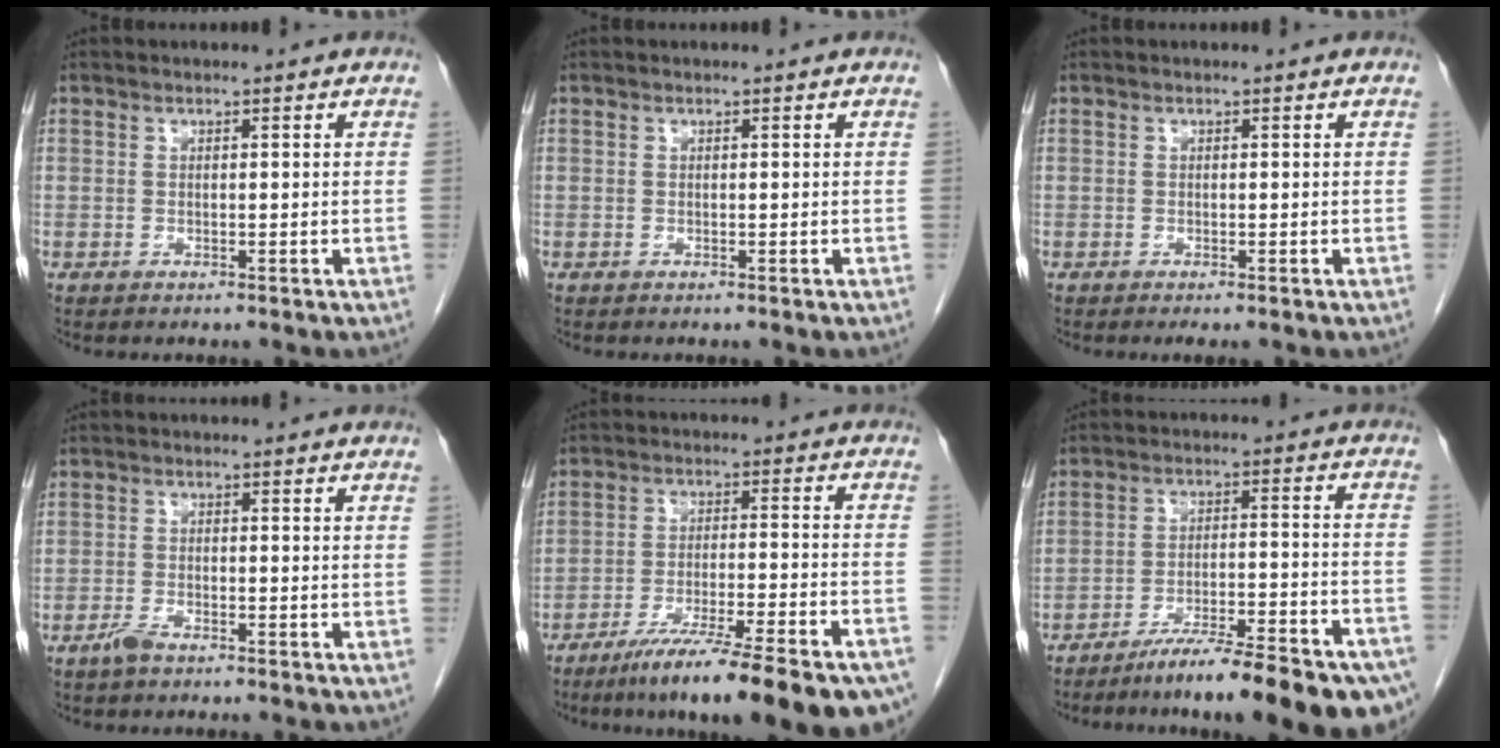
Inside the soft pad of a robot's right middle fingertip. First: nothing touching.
{"total": 0.0}
{"total": 0.9, "force": [-0.6, -0.1, 0.6], "torque": [-0.012, -0.005, -0.009]}
{"total": 2.3, "force": [-1.8, 0.5, 1.3], "torque": [-0.029, -0.001, -0.032]}
{"total": 21.8, "force": [-16.8, 2.1, 13.8], "torque": [-0.142, -0.017, -0.247]}
{"total": 19.2, "force": [-15.0, 1.6, 11.9], "torque": [-0.117, 0.008, -0.222]}